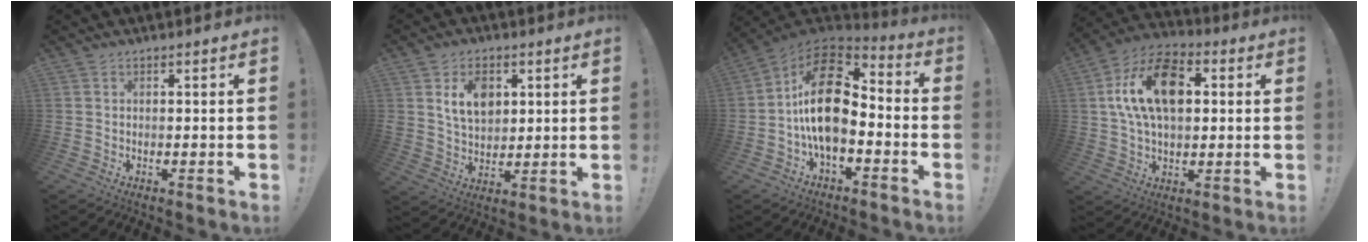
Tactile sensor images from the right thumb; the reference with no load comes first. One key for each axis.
{"total": 10.1, "fx": 4.1, "fy": 7.4, "fz": 5.6, "tx": -0.077, "ty": -0.014, "tz": 0.077}
{"total": 19.4, "fx": 0.4, "fy": 11.4, "fz": 15.8, "tx": -0.286, "ty": 0.012, "tz": 0.010}
{"total": 17.8, "fx": 4.0, "fy": 11.0, "fz": 13.4, "tx": -0.229, "ty": 0.006, "tz": 0.069}